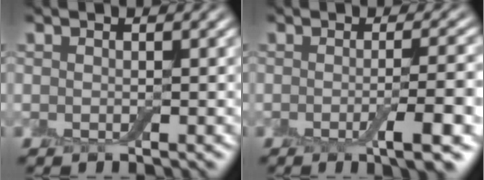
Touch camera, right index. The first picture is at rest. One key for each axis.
{"total": 5.5, "fx": -1.6, "fy": 1.0, "fz": 5.2, "tx": -0.072, "ty": 0.000, "tz": -0.027}